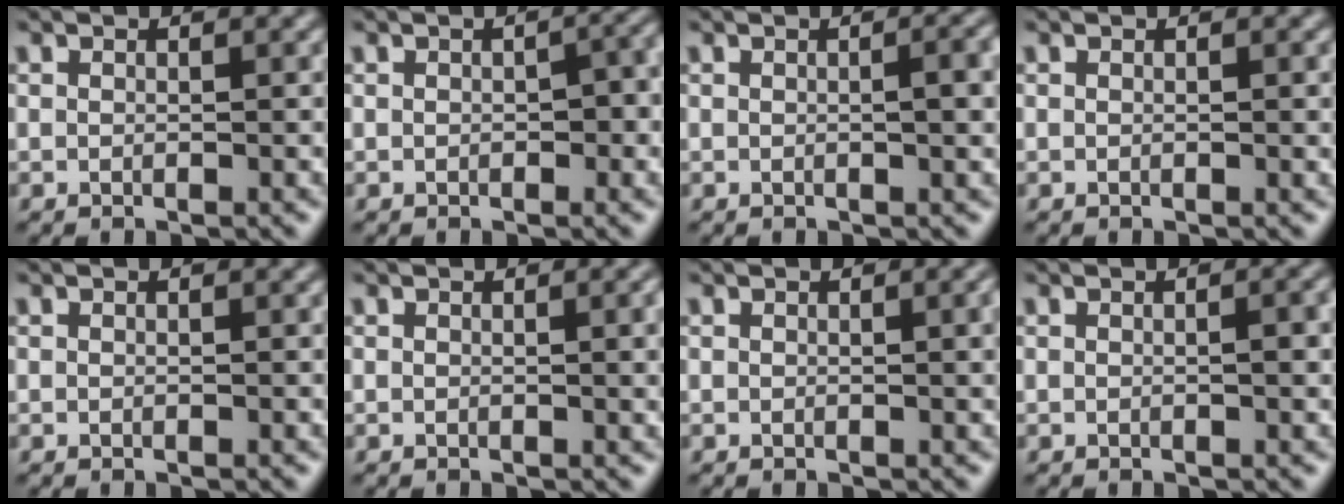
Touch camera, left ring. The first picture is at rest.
{"total": 2.5, "force": [-0.1, 1.3, 2.2], "torque": [-0.026, 0.000, -0.002]}
{"total": 2.6, "force": [0.1, 0.7, 2.5], "torque": [-0.033, 0.004, 0.000]}
{"total": 0.6, "force": [0.0, 0.1, 0.6], "torque": [-0.007, -0.001, 0.000]}
{"total": 0.0}
{"total": 2.1, "force": [0.2, 0.6, 2.0], "torque": [-0.020, 0.002, 0.000]}
{"total": 1.5, "force": [0.2, 0.4, 1.5], "torque": [-0.018, 0.003, 0.001]}
{"total": 1.5, "force": [0.0, 0.3, 1.5], "torque": [-0.021, 0.002, 0.002]}